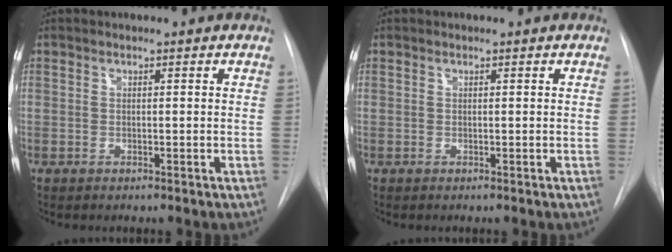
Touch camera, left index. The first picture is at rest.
{"total": 0.0}